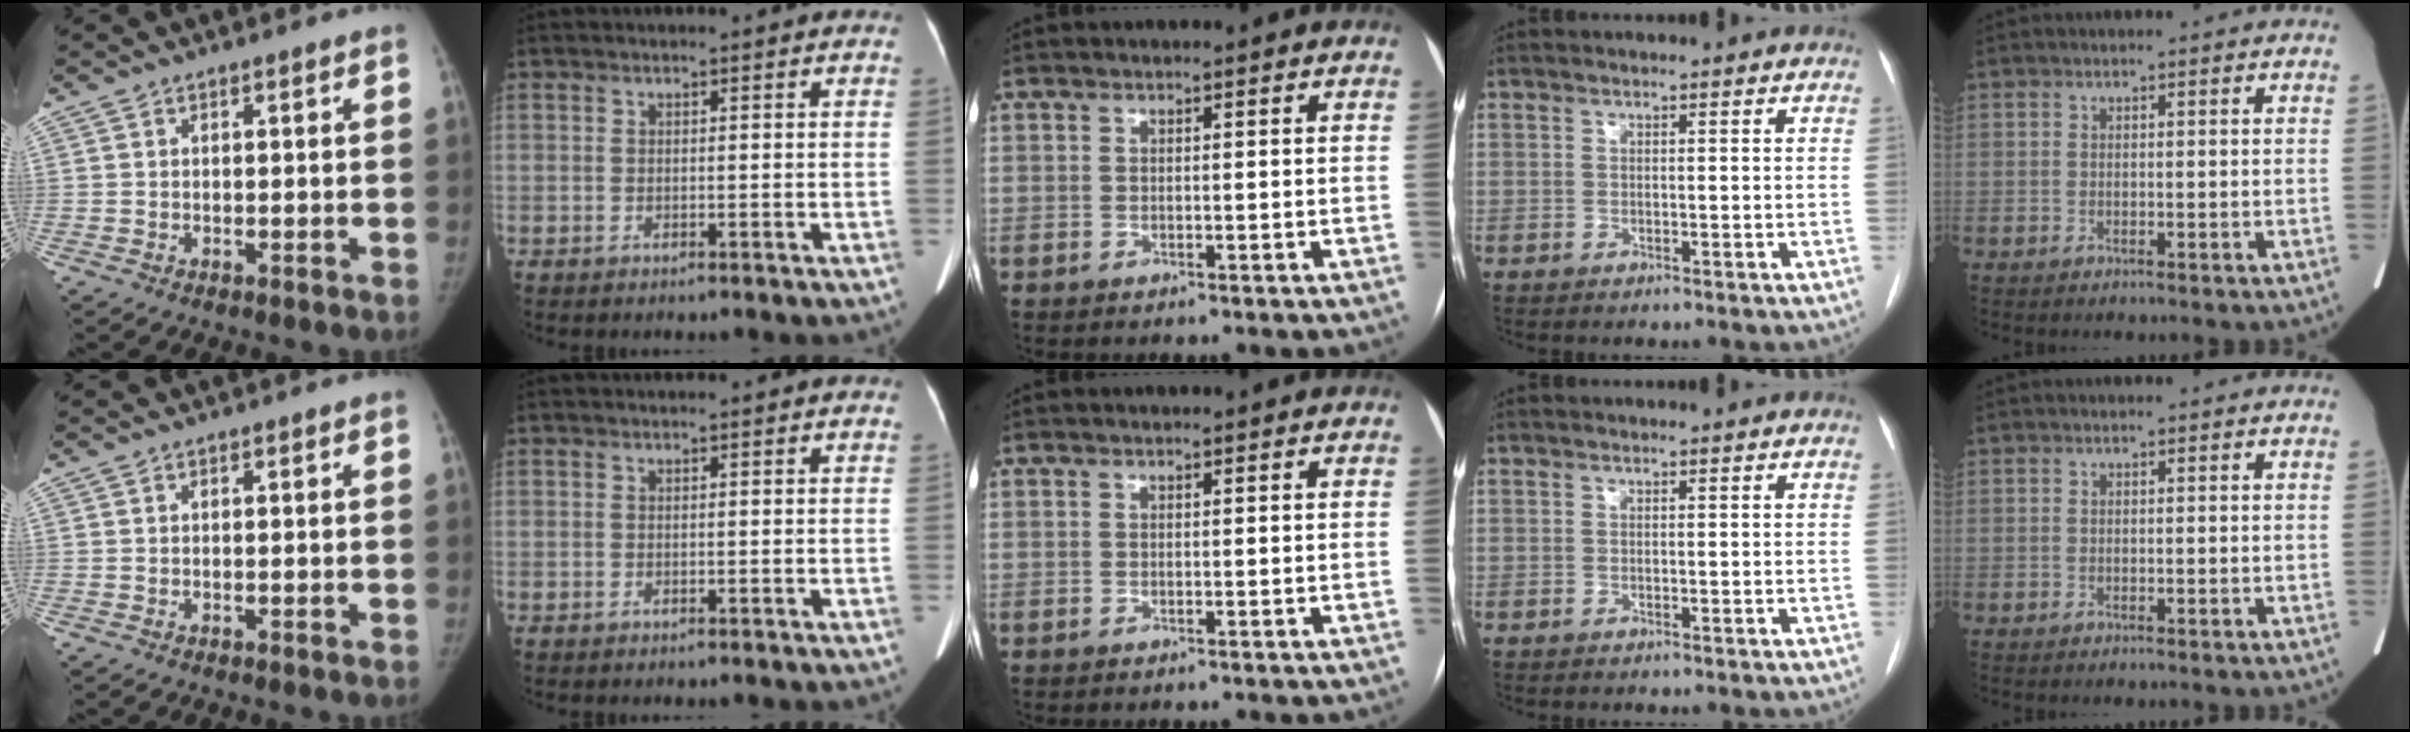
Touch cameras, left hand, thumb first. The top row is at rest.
{}